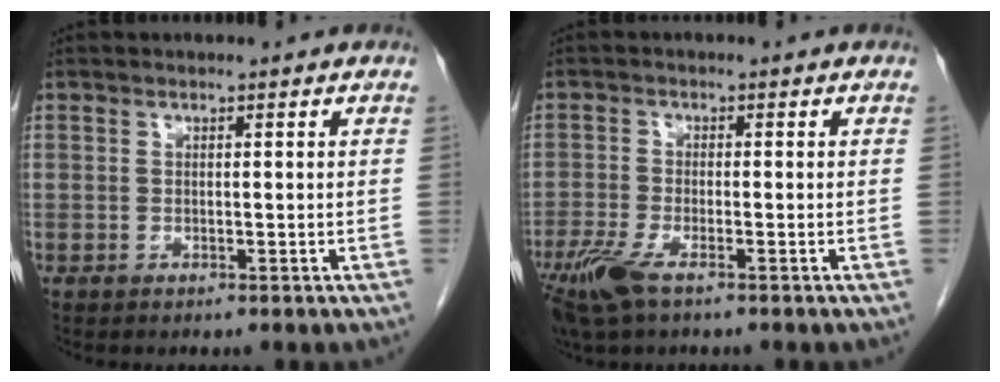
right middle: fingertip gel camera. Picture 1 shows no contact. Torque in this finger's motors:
{"motor_torque": [1.04, -0.58, 0.47, 0.12]}